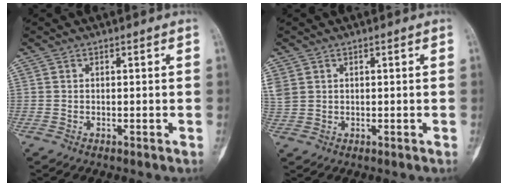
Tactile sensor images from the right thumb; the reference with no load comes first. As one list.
[{"total": 4.2, "force": [1.4, 3.4, 2.1], "torque": [-0.060, 0.010, 0.040]}]